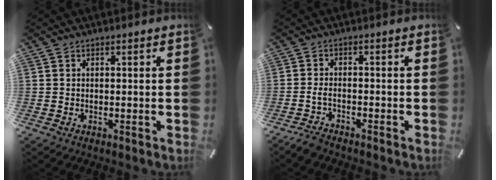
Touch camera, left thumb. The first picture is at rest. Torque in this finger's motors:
{"motor_torque": [0.50, 0.48, 0.07, 0.06, 0.00]}